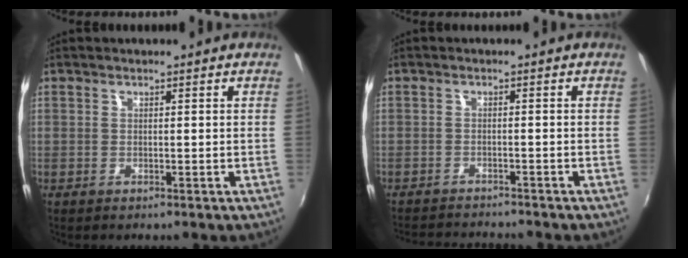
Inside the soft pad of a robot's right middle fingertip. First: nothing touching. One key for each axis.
{"total": 6.8, "fx": -6.5, "fy": 0.7, "fz": 1.8, "tx": -0.052, "ty": -0.010, "tz": -0.101}